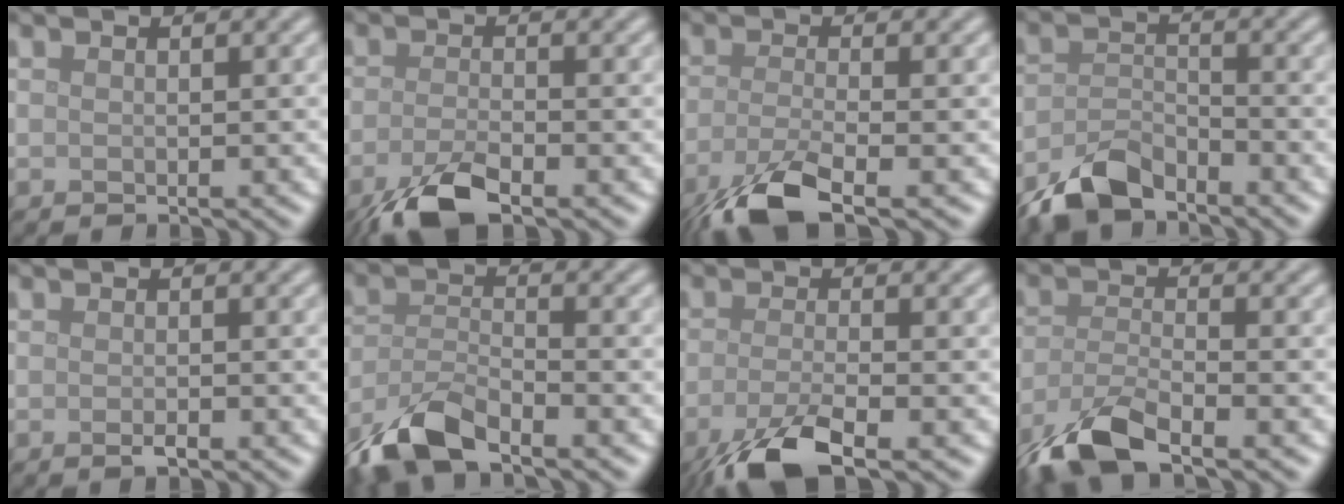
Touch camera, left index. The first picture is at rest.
{"total": 4.9, "force": [-3.0, 1.5, 3.6], "torque": [-0.074, -0.008, -0.064]}
{"total": 6.4, "force": [-3.7, 1.9, 4.9], "torque": [-0.094, -0.012, -0.082]}
{"total": 4.4, "force": [-3.6, 1.7, 2.0], "torque": [-0.035, -0.001, -0.079]}
{"total": 0.7, "force": [-0.4, 0.2, 0.6], "torque": [-0.013, -0.001, -0.007]}
{"total": 6.2, "force": [-4.6, 2.0, 3.6], "torque": [-0.073, -0.006, -0.098]}
{"total": 6.0, "force": [-3.3, 1.6, 4.7], "torque": [-0.087, -0.008, -0.071]}
{"total": 6.6, "force": [-4.5, 2.1, 4.4], "torque": [-0.093, -0.013, -0.095]}